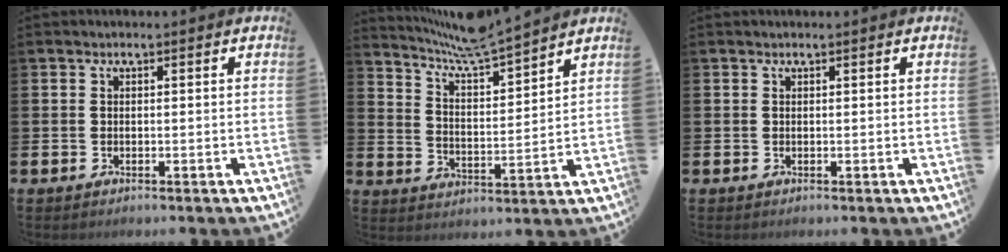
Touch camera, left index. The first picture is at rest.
{"total": 6.9, "force": [6.7, -0.3, 1.8], "torque": [-0.063, -0.046, 0.118]}
{"total": 0.0}